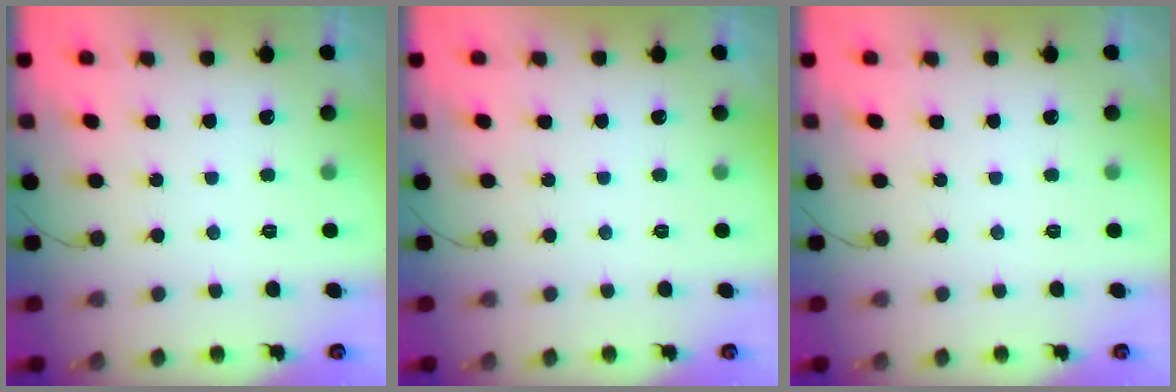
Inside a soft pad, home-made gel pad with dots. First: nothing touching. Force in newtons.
{"total": 0.0}
{"total": 0.0}